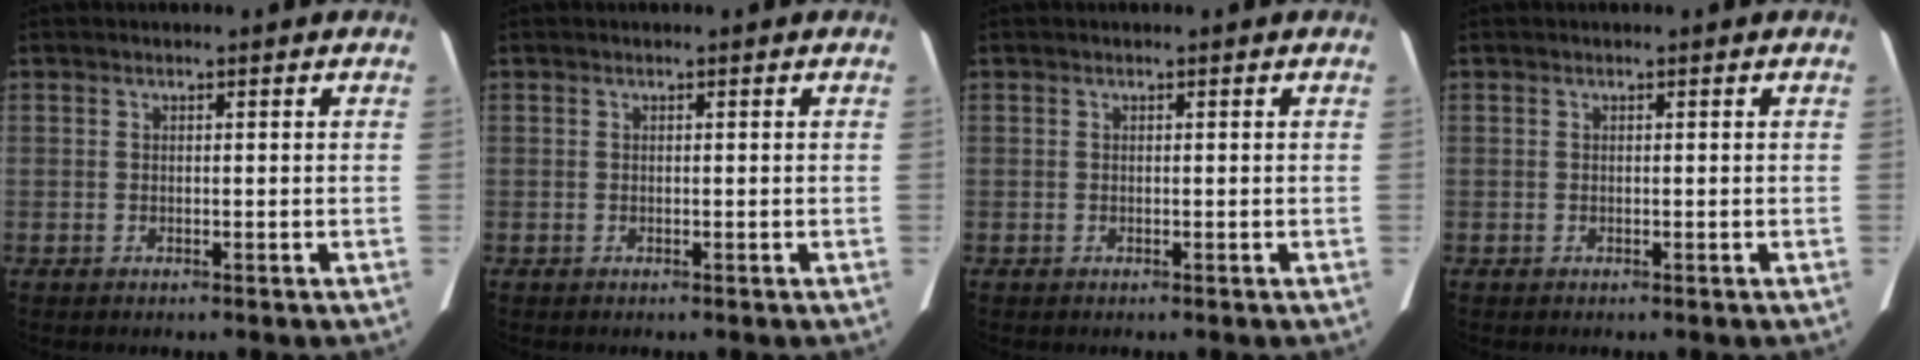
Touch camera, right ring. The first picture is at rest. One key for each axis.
{"total": 0.0}
{"total": 0.0}
{"total": 0.0}